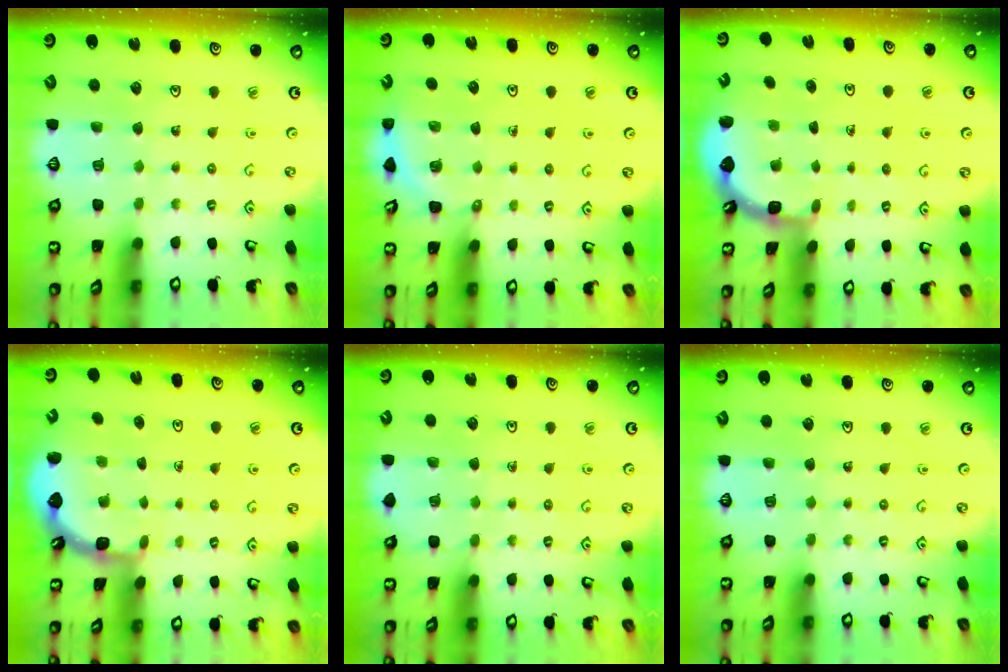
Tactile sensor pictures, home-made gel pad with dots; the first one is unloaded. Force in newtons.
{"total": 2.7, "press": 2.7, "slide": 0.2}
{"total": 1.9, "press": 1.9, "slide": 0.3}
{"total": 2.1, "press": 2.1, "slide": 0.2}
{"total": 3.3, "press": 3.3, "slide": 0.4}
{"total": 0.0}